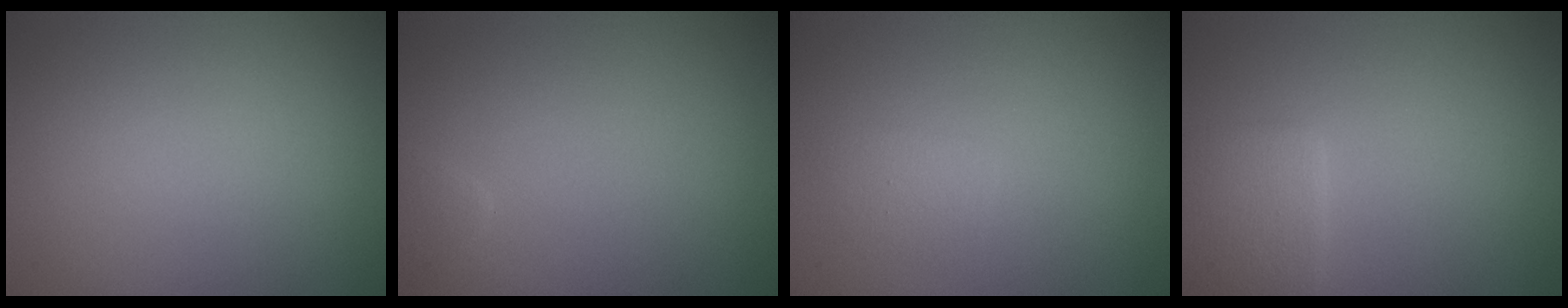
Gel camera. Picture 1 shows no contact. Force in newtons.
{"total": 0.7, "press": 0.7, "slide": 0.0}
{"total": 1.3, "press": 1.3, "slide": 0.1}
{"total": 2.6, "press": 2.6, "slide": 0.1}